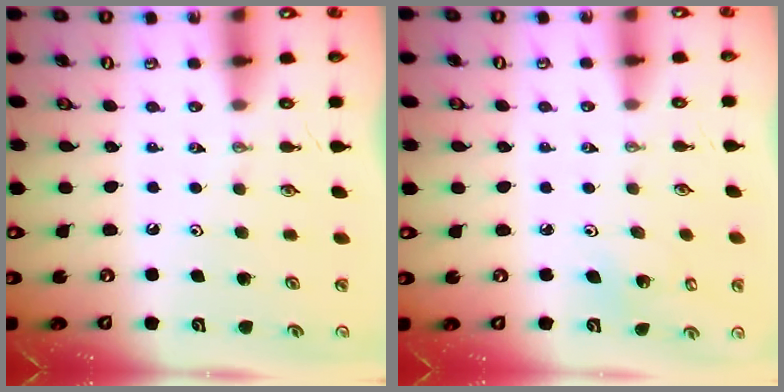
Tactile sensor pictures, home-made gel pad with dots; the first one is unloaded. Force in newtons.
{"total": 3.4, "press": 3.4, "slide": 0.2}